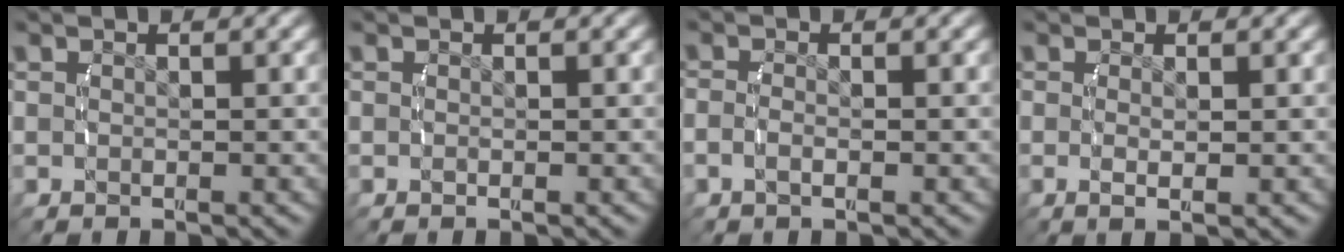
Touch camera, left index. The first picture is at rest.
{"total": 0.0}
{"total": 1.7, "force": [-0.7, 0.8, 1.3], "torque": [-0.039, -0.005, -0.013]}
{"total": 1.3, "force": [-0.2, 0.1, 1.3], "torque": [-0.036, -0.012, 0.002]}